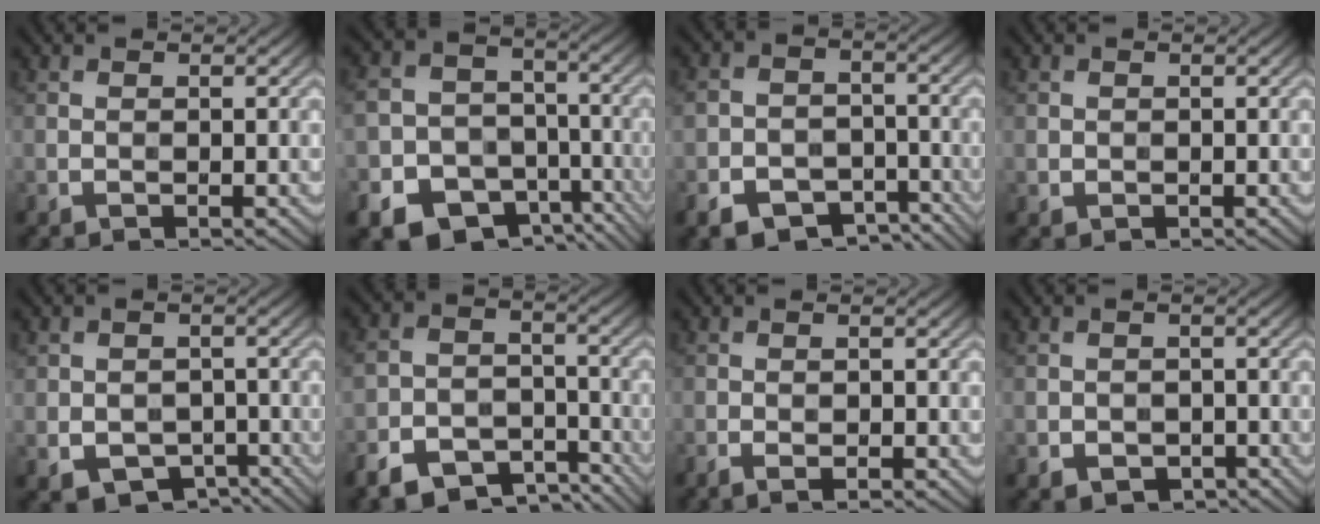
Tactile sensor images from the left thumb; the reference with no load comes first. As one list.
[{"total": 14.9, "force": [-8.2, 11.2, 5.3], "torque": [-0.122, -0.050, -0.132]}, {"total": 8.1, "force": [-4.9, 5.5, 3.4], "torque": [-0.064, -0.015, -0.083]}, {"total": 1.2, "force": [0.1, 1.2, 0.1], "torque": [0.000, -0.006, -0.001]}, {"total": 6.2, "force": [-2.4, 4.9, 2.9], "torque": [-0.059, -0.015, -0.028]}, {"total": 9.4, "force": [-6.3, 5.5, 4.3], "torque": [-0.085, -0.024, -0.114]}, {"total": 1.9, "force": [-0.9, 0.4, 1.6], "torque": [-0.030, 0.001, -0.018]}, {"total": 3.0, "force": [-1.6, 2.2, 1.4], "torque": [-0.025, -0.009, -0.027]}]